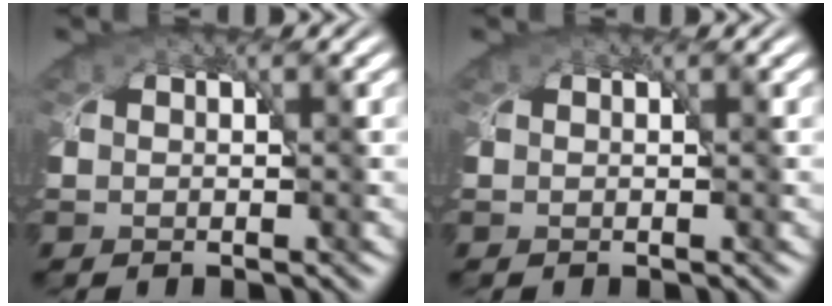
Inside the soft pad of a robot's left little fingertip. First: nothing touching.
{"total": 0.0}